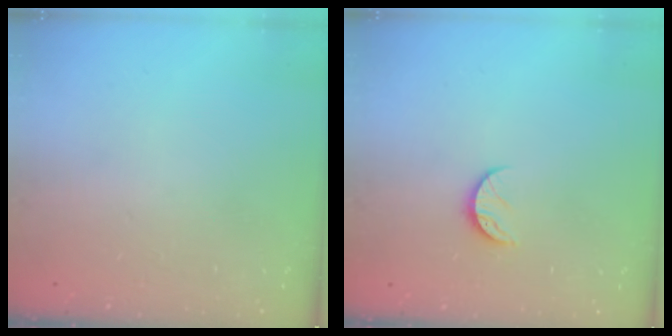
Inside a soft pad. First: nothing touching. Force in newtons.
{"total": 5.7, "press": 5.7, "slide": 0.6}